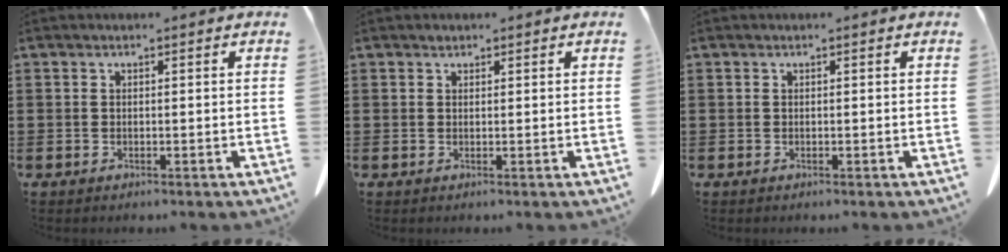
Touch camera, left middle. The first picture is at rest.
{"total": 0.6, "force": [0.4, 0.4, 0.1], "torque": [-0.004, 0.000, 0.009]}
{"total": 0.0}